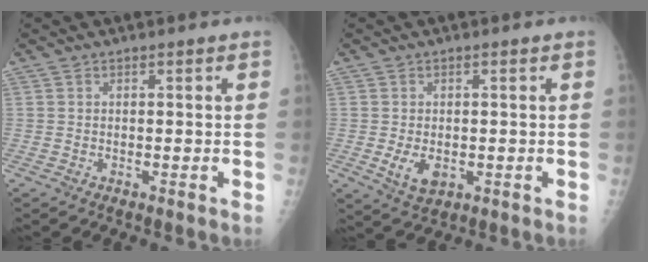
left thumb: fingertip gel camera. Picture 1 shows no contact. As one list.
[{"total": 4.0, "force": [-0.6, 2.6, 2.9], "torque": [-0.047, -0.008, -0.001]}]